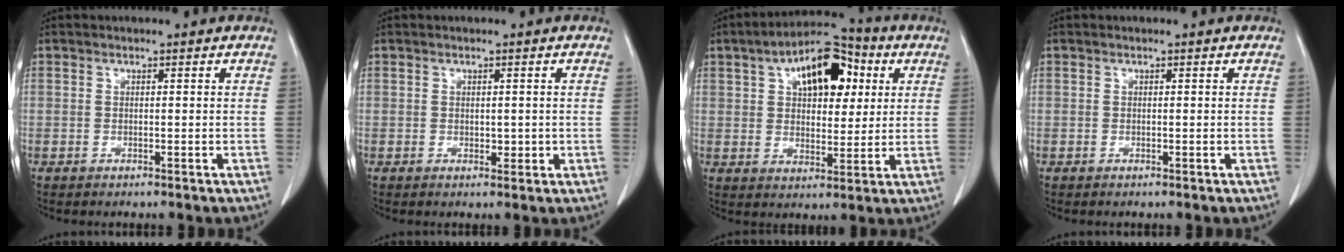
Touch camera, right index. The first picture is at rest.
{"total": 1.5, "force": [-0.1, 1.0, 1.2], "torque": [-0.014, -0.001, 0.002]}
{"total": 13.3, "force": [5.0, 6.7, 10.4], "torque": [-0.165, 0.034, 0.078]}
{"total": 0.0}